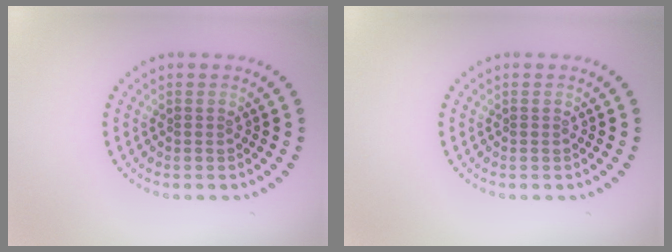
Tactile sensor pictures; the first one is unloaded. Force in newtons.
{"total": 0.0}